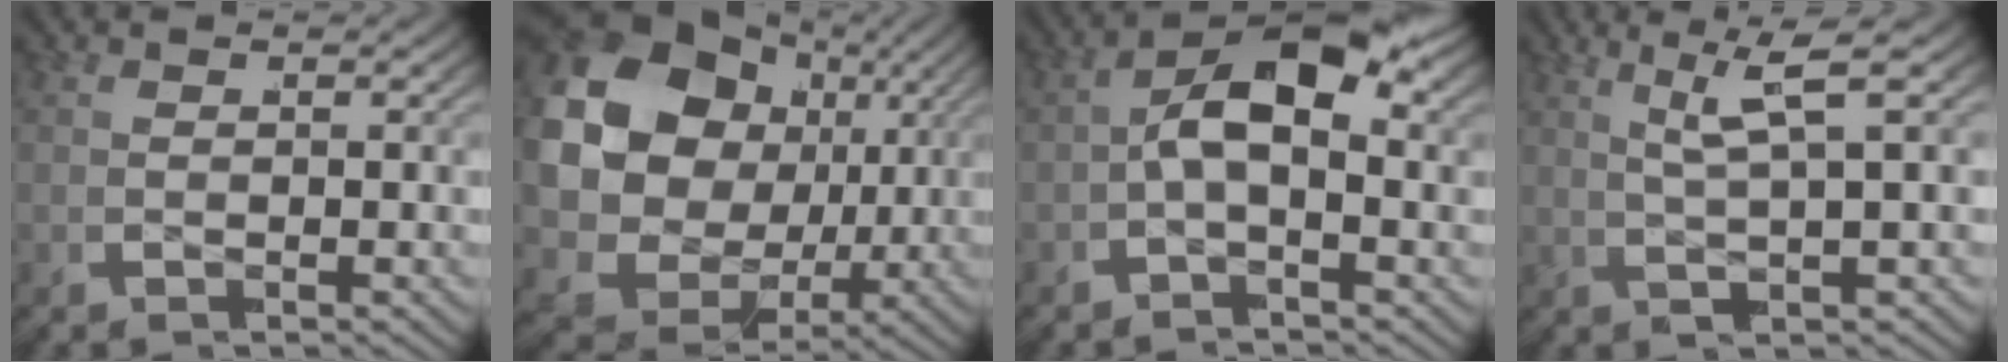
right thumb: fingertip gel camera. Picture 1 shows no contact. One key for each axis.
{"total": 19.3, "fx": 0.3, "fy": 14.7, "fz": 12.6, "tx": -0.302, "ty": -0.021, "tz": 0.006}
{"total": 8.8, "fx": 0.2, "fy": 4.5, "fz": 7.6, "tx": -0.136, "ty": 0.007, "tz": -0.009}
{"total": 3.5, "fx": 1.3, "fy": -0.1, "fz": 3.2, "tx": -0.053, "ty": 0.022, "tz": 0.018}